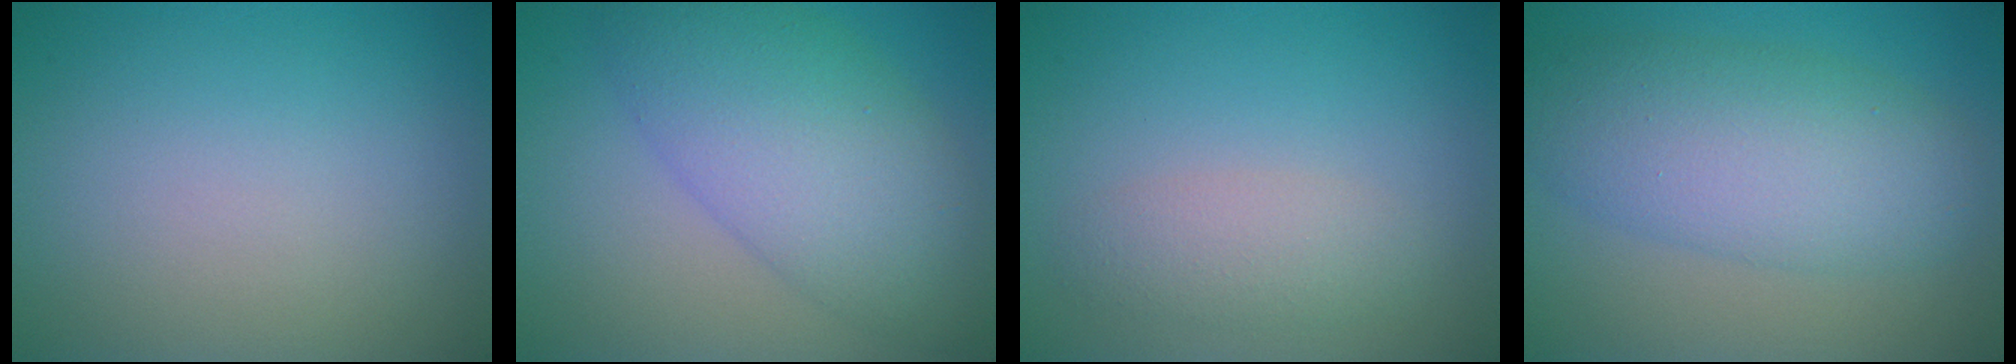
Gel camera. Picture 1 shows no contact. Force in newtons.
{"total": 8.1, "press": 8.1, "slide": 0.1}
{"total": 2.2, "press": 2.2, "slide": 0.1}
{"total": 7.1, "press": 7.1, "slide": 0.0}